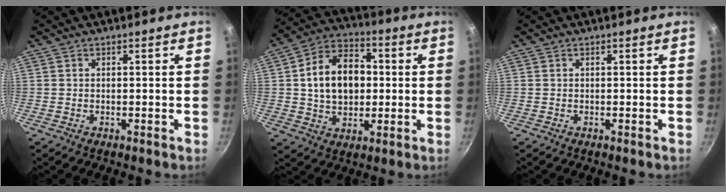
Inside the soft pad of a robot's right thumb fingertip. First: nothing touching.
{"total": 14.9, "force": [1.2, 10.7, 10.2], "torque": [-0.139, 0.021, 0.013]}
{"total": 0.0}